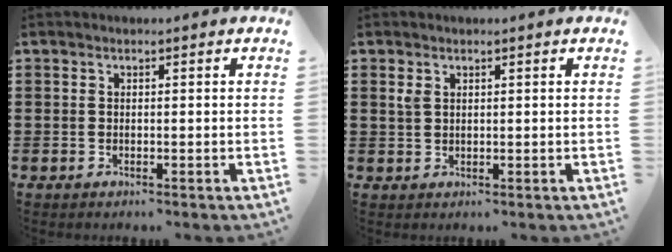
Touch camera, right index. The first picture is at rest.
{"total": 1.6, "force": [0.9, 1.0, 0.9], "torque": [-0.021, 0.005, 0.016]}